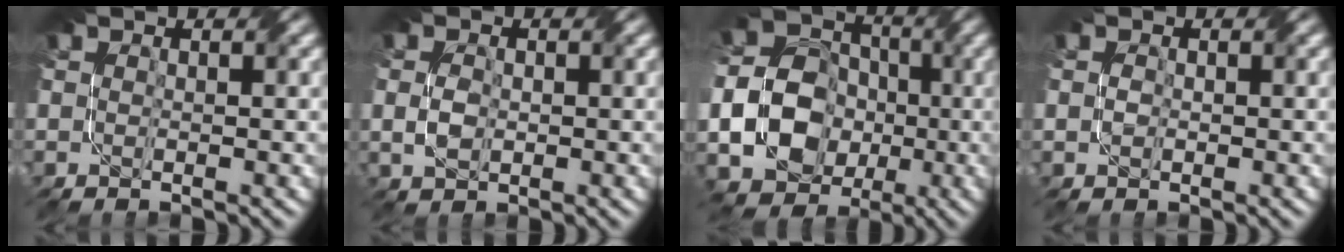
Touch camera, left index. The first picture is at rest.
{"total": 1.9, "force": [-0.9, 1.1, 1.3], "torque": [-0.030, -0.002, -0.019]}
{"total": 13.2, "force": [-3.5, 11.0, 6.3], "torque": [-0.109, -0.027, -0.079]}
{"total": 0.8, "force": [-0.6, 0.4, 0.4], "torque": [-0.007, -0.004, -0.008]}